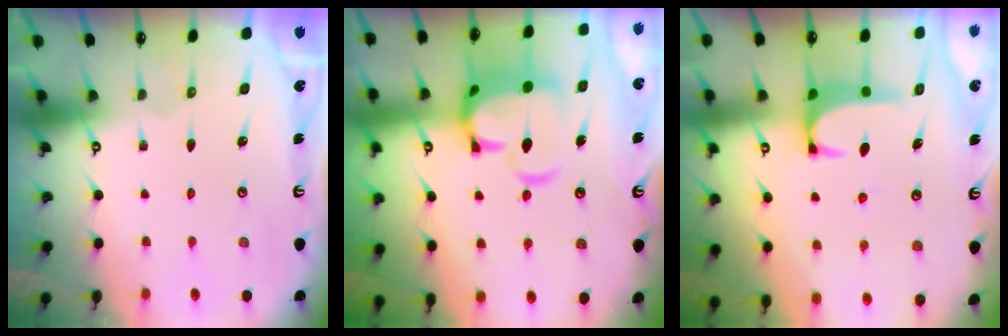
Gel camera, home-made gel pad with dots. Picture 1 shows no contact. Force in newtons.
{"total": 9.2, "press": 9.1, "slide": 1.5}
{"total": 1.3, "press": 1.2, "slide": 0.5}